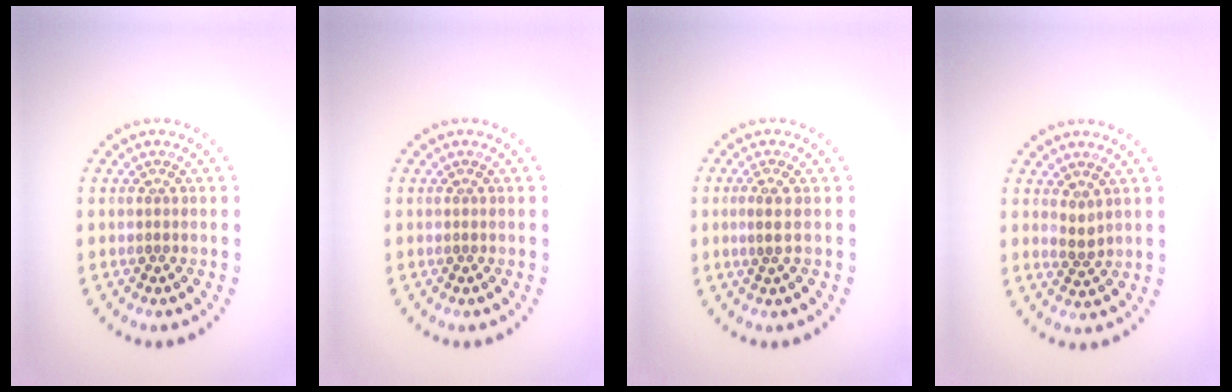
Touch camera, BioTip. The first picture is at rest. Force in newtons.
{"total": 0.0}
{"total": 1.1, "press": 0.9, "slide": 0.7}
{"total": 1.1, "press": 0.8, "slide": 0.7}